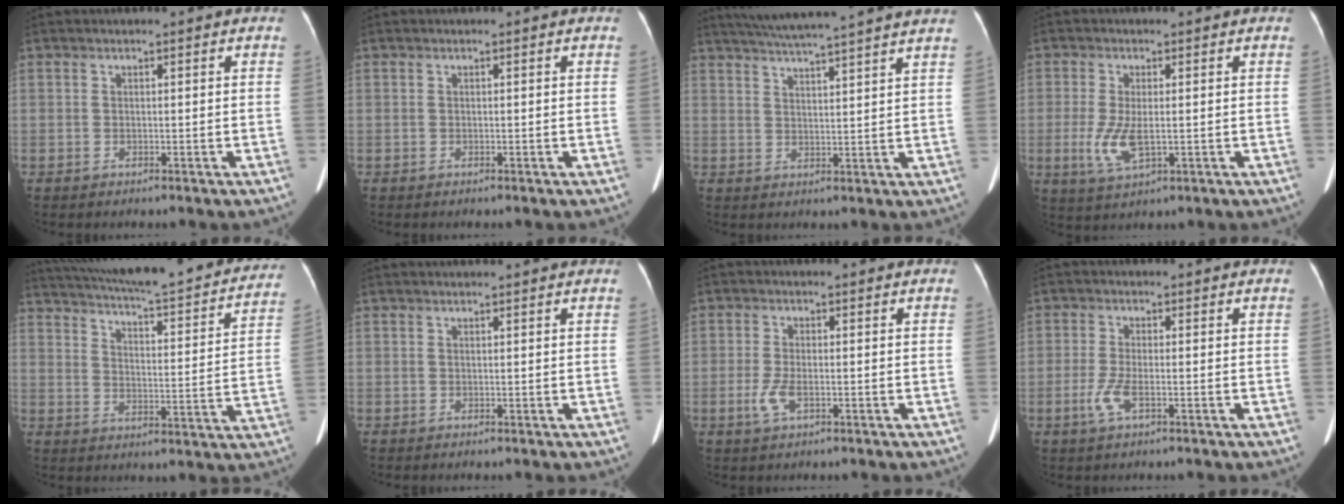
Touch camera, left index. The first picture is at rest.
{"total": 0.0}
{"total": 16.7, "force": [14.8, -1.1, 7.6], "torque": [-0.136, 0.007, 0.198]}
{"total": 5.2, "force": [-0.8, 1.8, 4.8], "torque": [-0.108, -0.014, -0.010]}
{"total": 29.5, "force": [26.1, 4.3, 13.1], "torque": [-0.216, -0.039, 0.330]}
{"total": 3.1, "force": [2.9, -0.3, 1.0], "torque": [-0.012, 0.022, 0.036]}
{"total": 3.0, "force": [-1.1, 1.0, 2.6], "torque": [-0.064, -0.005, -0.021]}
{"total": 3.1, "force": [-1.3, 0.7, 2.7], "torque": [-0.071, -0.006, -0.029]}